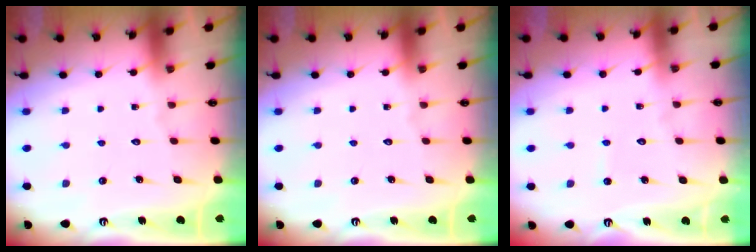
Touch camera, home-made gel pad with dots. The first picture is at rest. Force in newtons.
{"total": 0.0}
{"total": 2.4, "press": 2.4, "slide": 0.3}